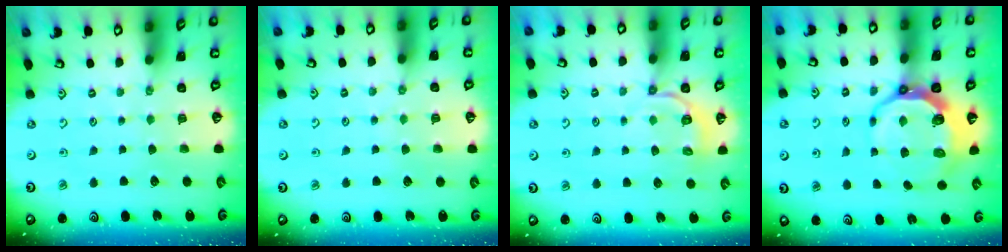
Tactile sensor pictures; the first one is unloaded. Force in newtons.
{"total": 2.7, "press": 2.7, "slide": 0.5}
{"total": 4.2, "press": 3.8, "slide": 1.8}
{"total": 9.6, "press": 8.6, "slide": 4.3}